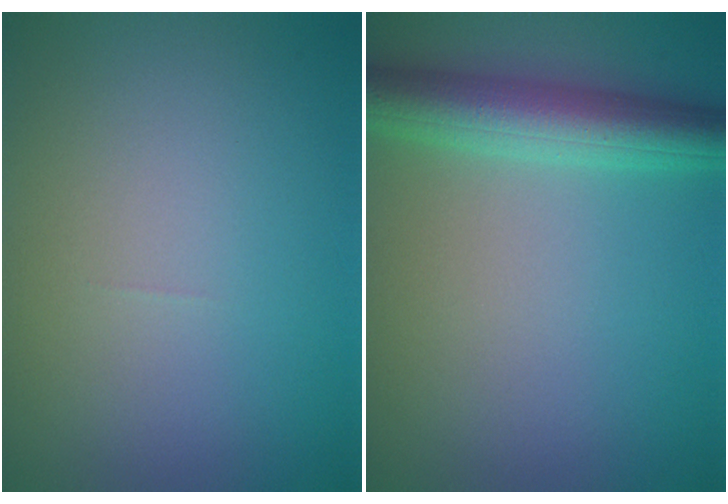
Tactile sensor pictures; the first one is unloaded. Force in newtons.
{"total": 5.7, "press": 5.7, "slide": 0.3}